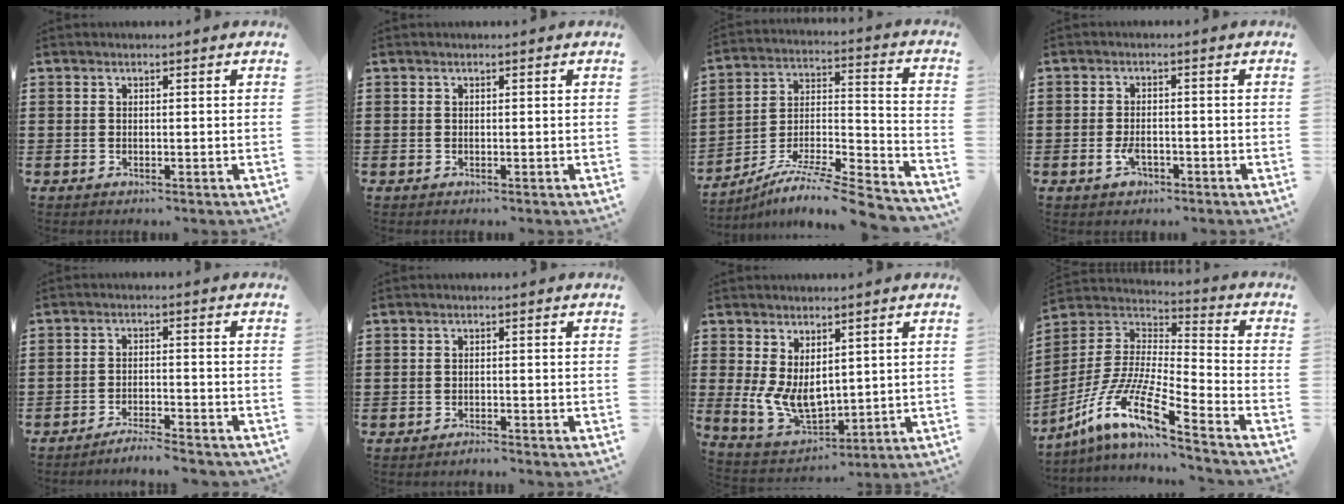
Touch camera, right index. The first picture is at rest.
{"total": 0.0}
{"total": 9.2, "force": [-8.1, 0.6, 4.2], "torque": [-0.059, 0.010, -0.160]}
{"total": 2.7, "force": [-1.2, 1.4, 2.1], "torque": [-0.047, -0.005, -0.023]}
{"total": 3.2, "force": [-3.1, -0.2, 0.6], "torque": [-0.013, 0.001, -0.064]}
{"total": 0.9, "force": [-0.9, 0.0, 0.1], "torque": [-0.006, 0.001, -0.019]}
{"total": 6.5, "force": [1.4, 4.1, 4.8], "torque": [-0.113, -0.002, 0.030]}
{"total": 12.3, "force": [-8.6, 1.4, 8.6], "torque": [-0.199, -0.016, -0.179]}